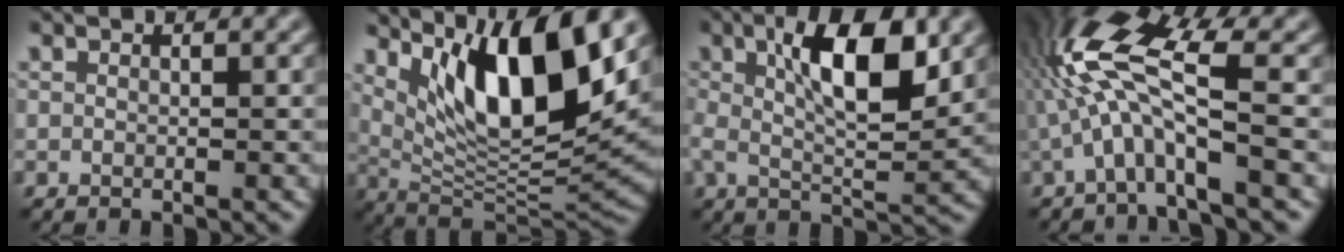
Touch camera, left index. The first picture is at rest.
{"total": 10.9, "force": [4.9, 3.0, 9.3], "torque": [-0.141, -0.012, 0.097]}
{"total": 8.0, "force": [2.3, 2.6, 7.3], "torque": [-0.119, 0.008, 0.037]}
{"total": 7.8, "force": [-0.8, 2.1, 7.4], "torque": [-0.165, 0.034, -0.025]}